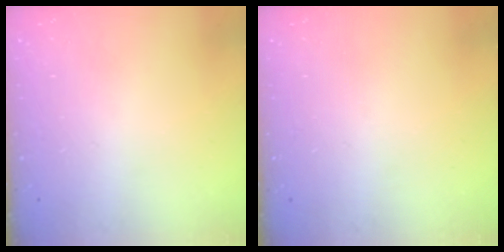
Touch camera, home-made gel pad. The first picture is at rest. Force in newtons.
{"total": 0.0}